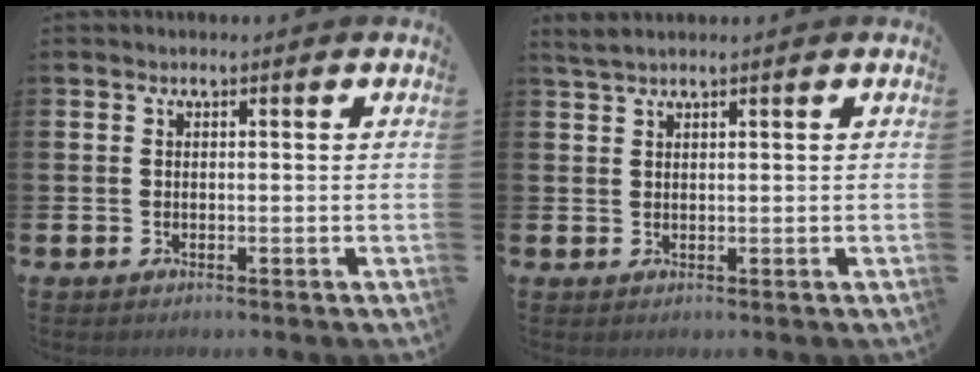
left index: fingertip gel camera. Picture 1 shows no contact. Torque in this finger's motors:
{"motor_torque": [0.33, -0.20, 0.00, 0.00]}